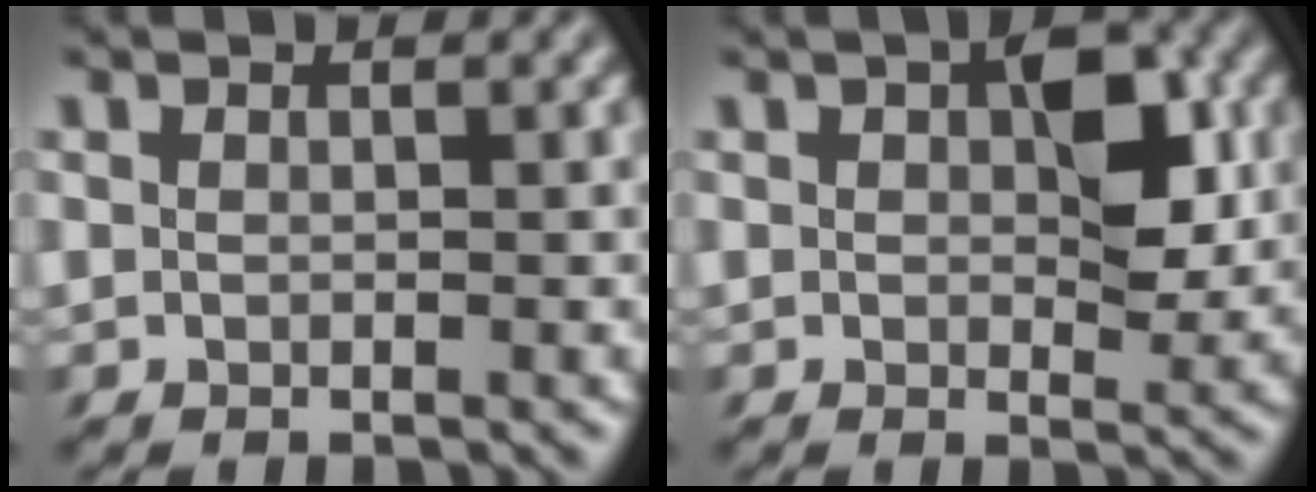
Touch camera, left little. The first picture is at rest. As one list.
[{"total": 5.8, "force": [1.3, 3.2, 4.6], "torque": [-0.076, 0.003, 0.019]}]